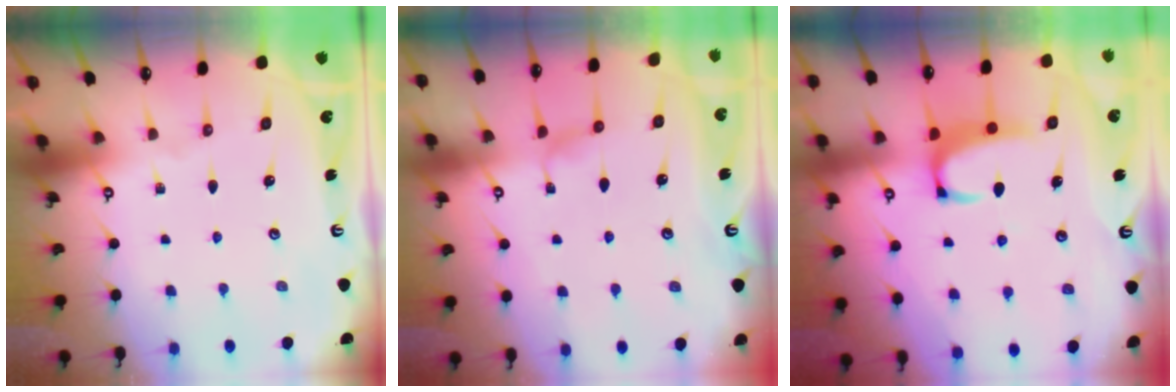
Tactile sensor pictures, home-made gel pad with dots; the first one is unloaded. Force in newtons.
{"total": 1.2, "press": 1.2, "slide": 0.4}
{"total": 2.6, "press": 2.5, "slide": 0.7}